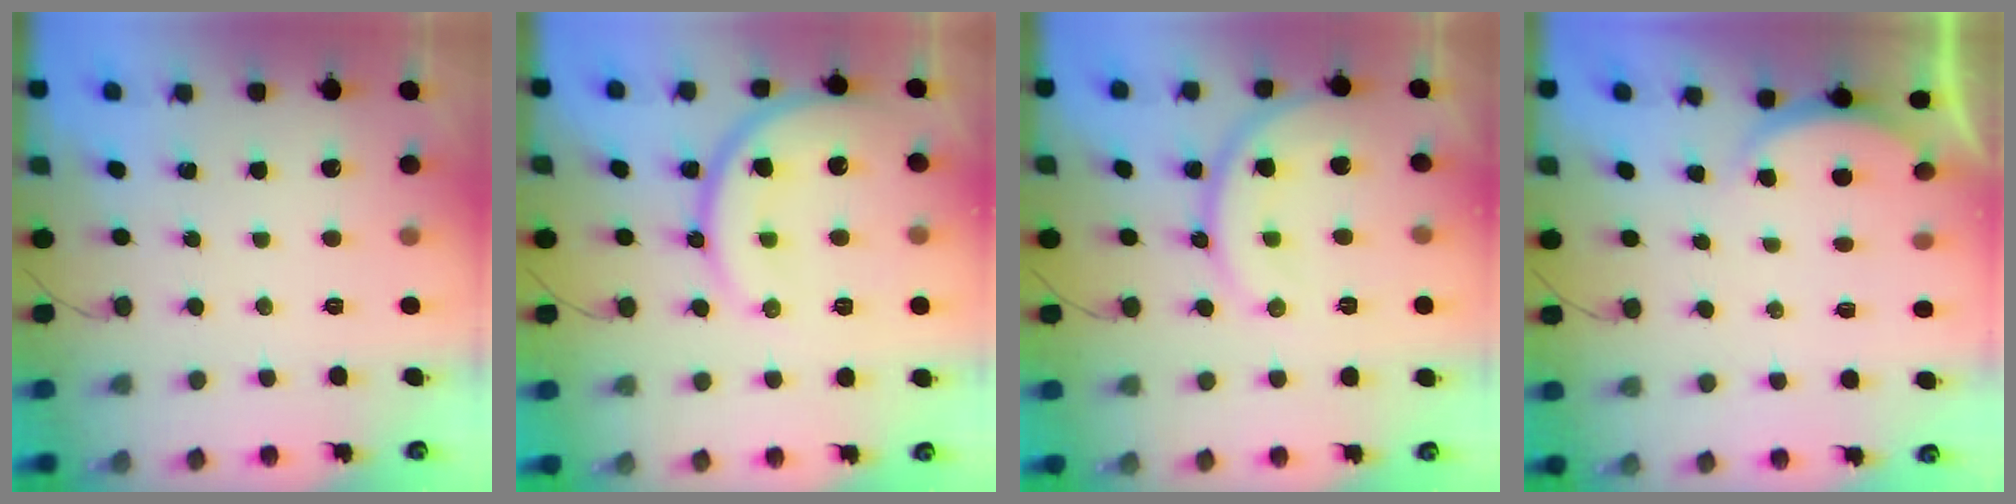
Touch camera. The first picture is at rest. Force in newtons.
{"total": 16.5, "press": 16.5, "slide": 1.0}
{"total": 12.3, "press": 12.3, "slide": 0.5}
{"total": 2.4, "press": 2.4, "slide": 0.6}